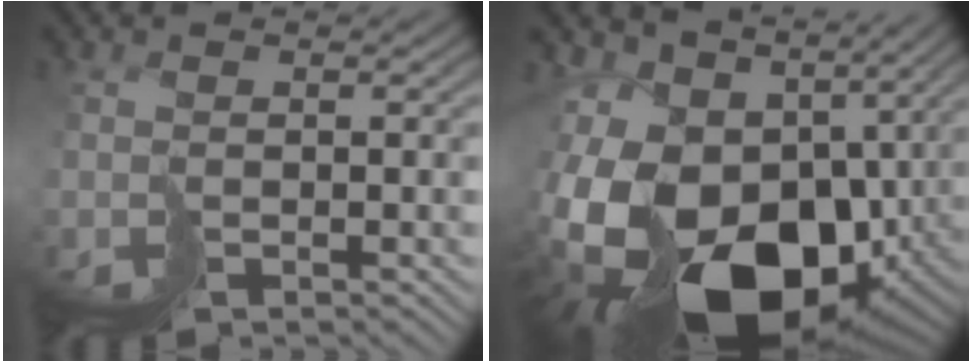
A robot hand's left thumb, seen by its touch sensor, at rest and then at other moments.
{"total": 19.0, "force": [-4.8, 12.6, 13.5], "torque": [-0.265, -0.028, -0.067]}